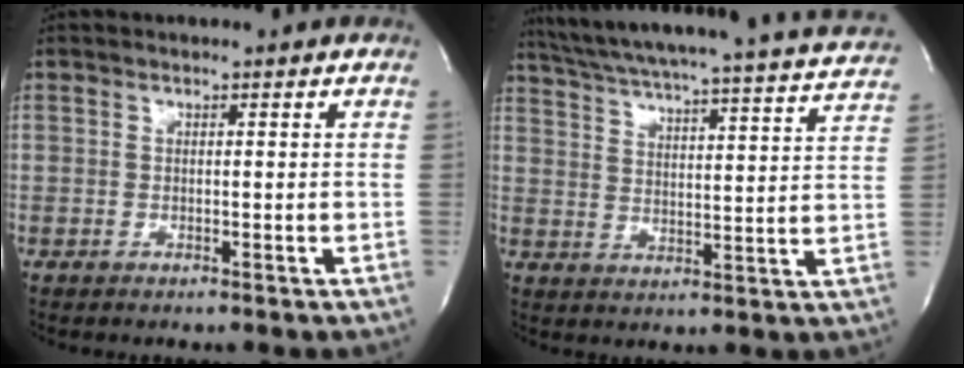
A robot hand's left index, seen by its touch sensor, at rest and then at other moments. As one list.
[{"total": 28.0, "force": [25.7, 0.4, 11.0], "torque": [-0.185, -0.045, 0.329]}]